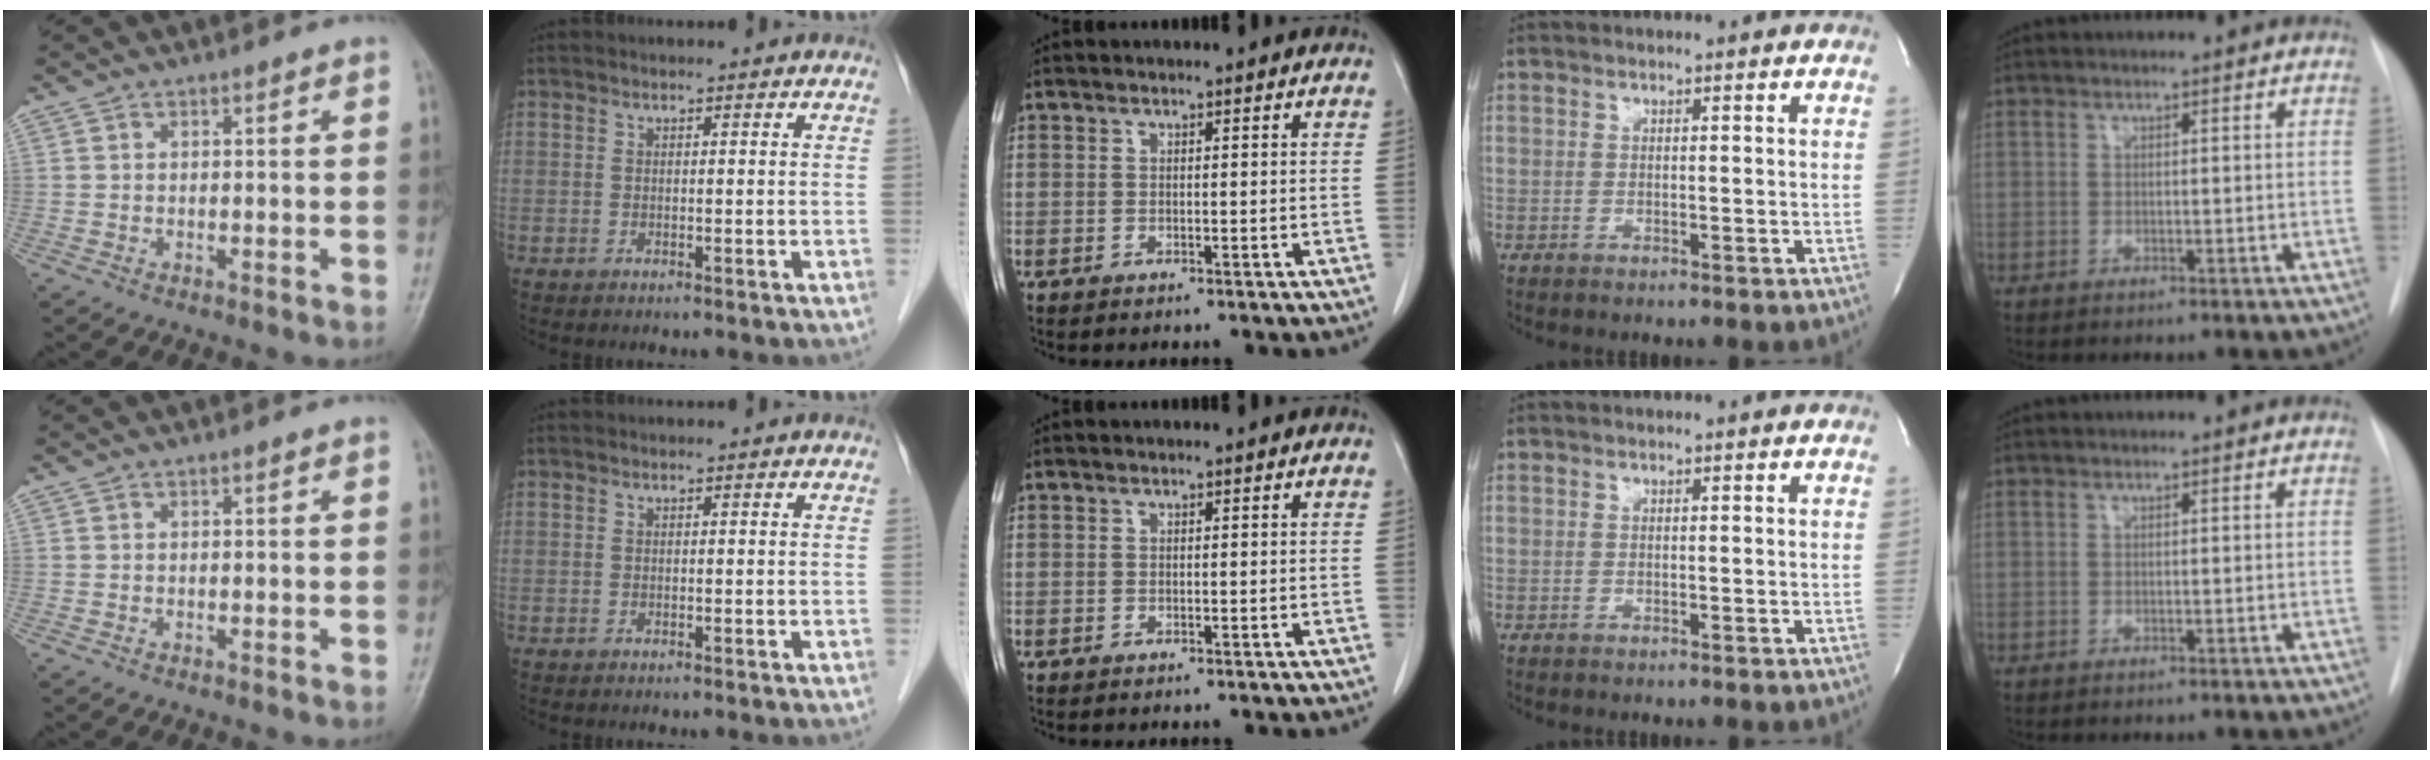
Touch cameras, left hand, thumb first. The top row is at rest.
{}